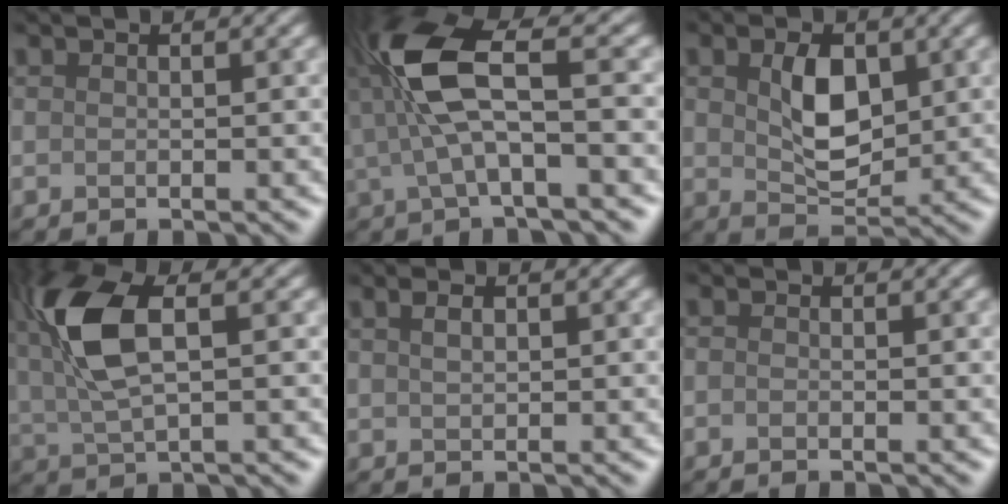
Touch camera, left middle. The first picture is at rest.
{"total": 6.9, "force": [0.5, 1.6, 6.7], "torque": [-0.164, 0.021, 0.014]}
{"total": 2.9, "force": [0.9, 1.6, 2.3], "torque": [-0.064, -0.001, 0.029]}
{"total": 6.6, "force": [2.0, 2.8, 5.6], "torque": [-0.154, 0.012, 0.046]}
{"total": 0.7, "force": [0.6, -0.4, 0.0], "torque": [-0.013, 0.005, 0.017]}
{"total": 0.7, "force": [-0.7, 0.0, 0.0], "torque": [-0.013, 0.004, -0.004]}